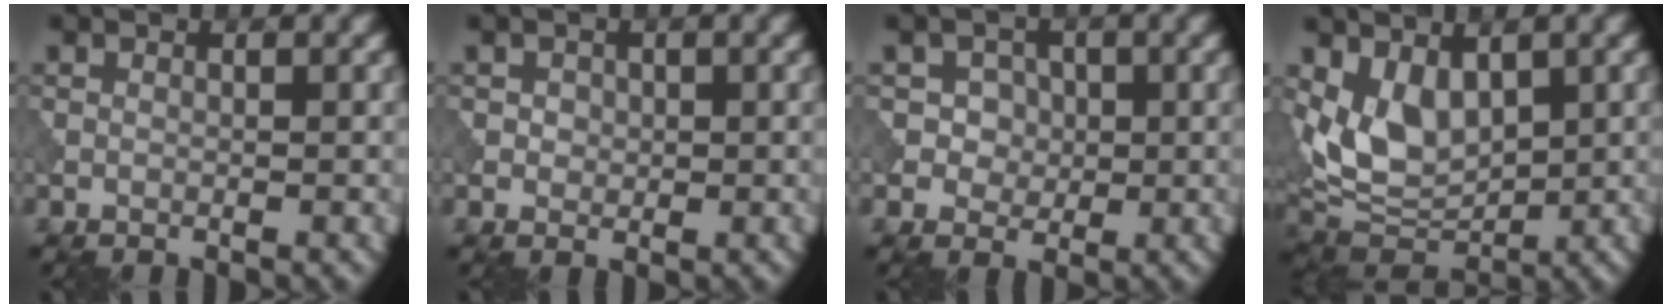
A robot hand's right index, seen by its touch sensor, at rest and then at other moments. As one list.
[{"total": 1.3, "force": [0.2, 1.1, 0.5], "torque": [-0.005, -0.001, 0.004]}, {"total": 3.2, "force": [0.7, 2.9, 1.2], "torque": [-0.012, 0.001, 0.008]}, {"total": 6.3, "force": [1.5, 4.1, 4.5], "torque": [-0.083, -0.016, 0.031]}]